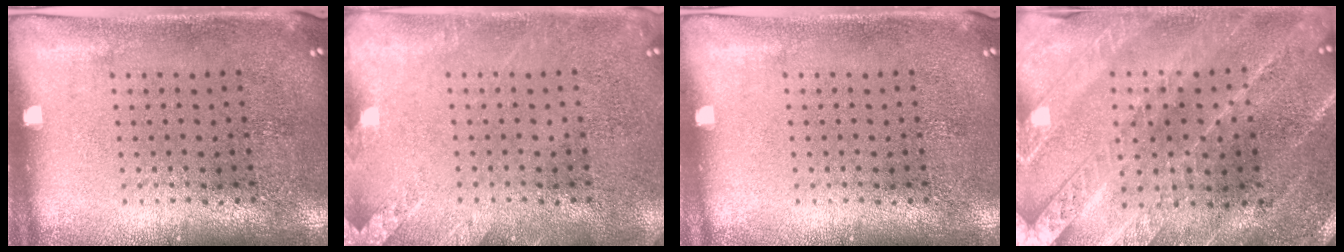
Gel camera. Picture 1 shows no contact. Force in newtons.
{"total": 1.9, "press": 1.9, "slide": 0.2}
{"total": 0.0}
{"total": 2.4, "press": 2.4, "slide": 0.4}